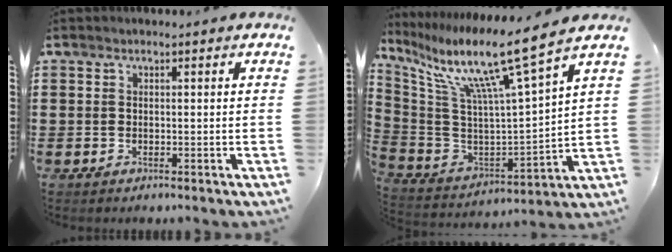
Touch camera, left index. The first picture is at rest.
{"total": 12.6, "force": [8.6, -0.3, 9.2], "torque": [-0.197, -0.060, 0.130]}